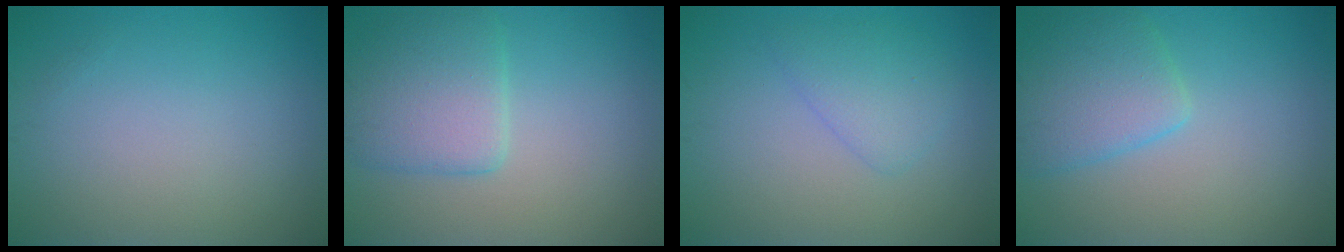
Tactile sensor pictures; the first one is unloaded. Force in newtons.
{"total": 4.6, "press": 4.6, "slide": 0.5}
{"total": 2.5, "press": 2.4, "slide": 0.2}
{"total": 4.2, "press": 4.2, "slide": 0.3}